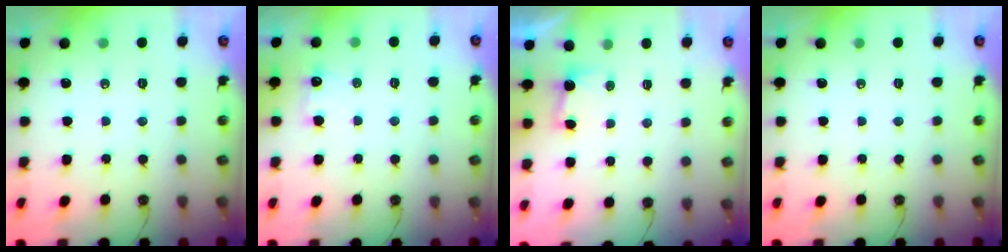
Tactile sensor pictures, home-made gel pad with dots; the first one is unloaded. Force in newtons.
{"total": 5.0, "press": 4.9, "slide": 1.3}
{"total": 2.4, "press": 2.3, "slide": 0.9}
{"total": 0.0}